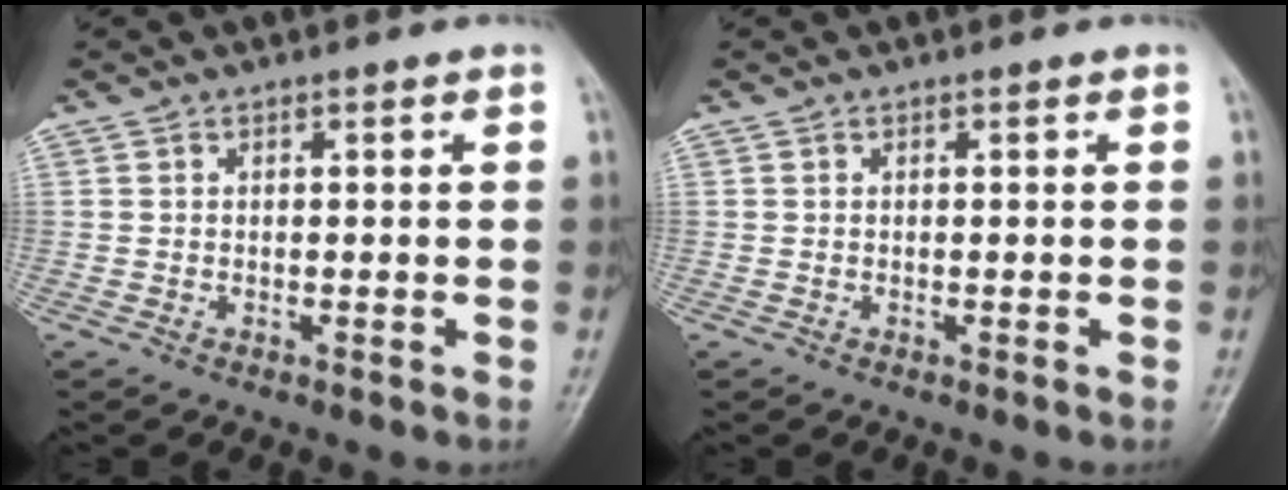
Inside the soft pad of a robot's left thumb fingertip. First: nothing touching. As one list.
[{"total": 0.0}]